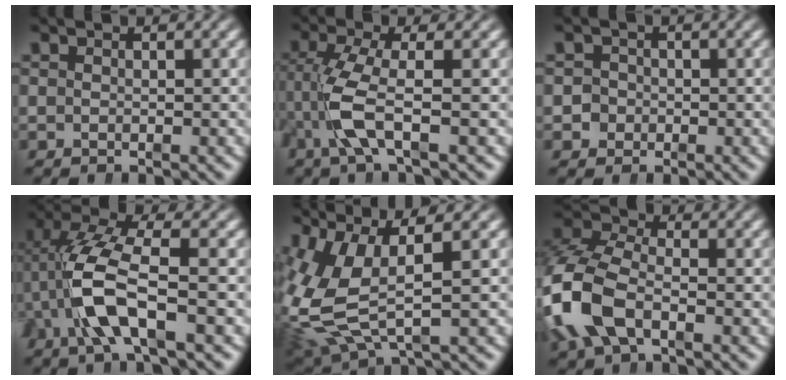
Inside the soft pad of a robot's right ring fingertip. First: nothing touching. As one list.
[{"total": 4.8, "force": [-0.7, 1.5, 4.5], "torque": [-0.117, -0.016, -0.006]}, {"total": 3.6, "force": [-0.7, 3.4, 0.6], "torque": [-0.023, -0.010, -0.016]}, {"total": 7.0, "force": [-0.2, 3.3, 6.2], "torque": [-0.160, -0.014, 0.001]}, {"total": 8.4, "force": [0.5, 5.7, 6.2], "torque": [-0.158, -0.019, 0.018]}, {"total": 8.4, "force": [-1.1, 6.4, 5.3], "torque": [-0.156, -0.024, -0.019]}]